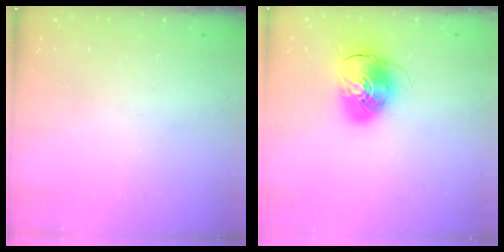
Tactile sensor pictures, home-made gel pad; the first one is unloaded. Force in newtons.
{"total": 10.0, "press": 9.9, "slide": 1.5}